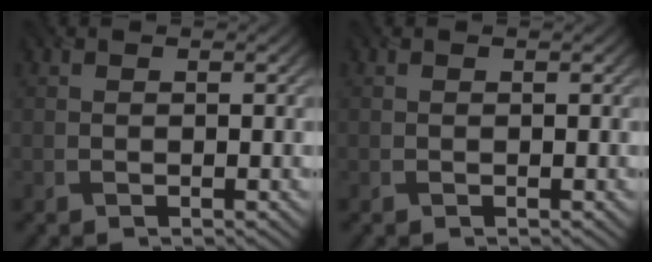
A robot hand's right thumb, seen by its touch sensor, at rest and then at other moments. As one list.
[{"total": 0.0}]